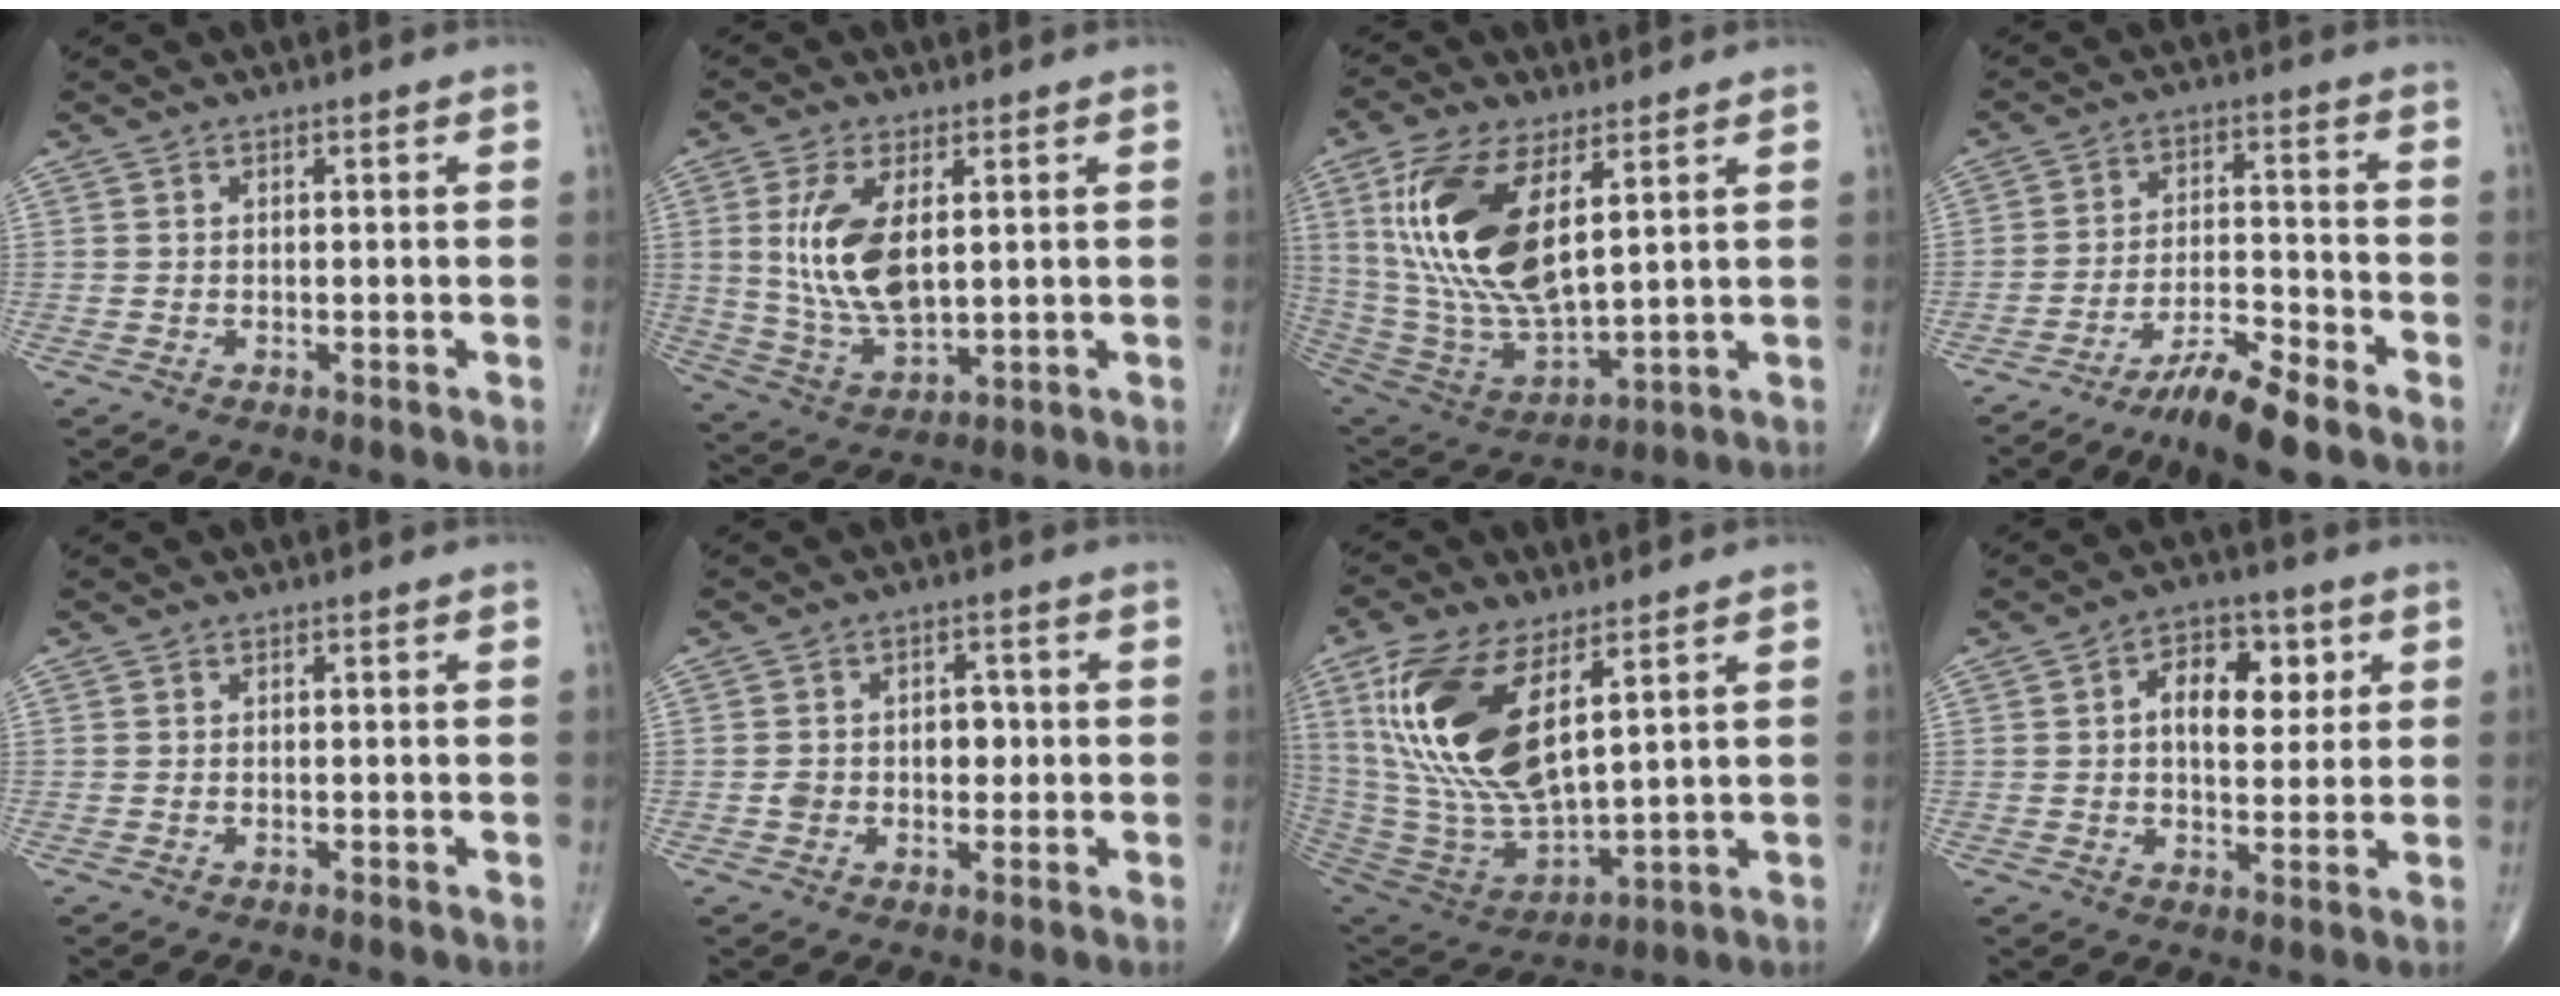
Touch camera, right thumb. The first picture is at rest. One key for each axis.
{"total": 12.3, "fx": 2.4, "fy": 5.8, "fz": 10.5, "tx": -0.213, "ty": -0.017, "tz": 0.058}
{"total": 21.2, "fx": 6.5, "fy": 9.5, "fz": 17.8, "tx": -0.362, "ty": -0.030, "tz": 0.131}
{"total": 9.2, "fx": -6.9, "fy": 1.2, "fz": 5.9, "tx": -0.112, "ty": 0.046, "tz": -0.123}
{"total": 0.0}
{"total": 4.7, "fx": -0.3, "fy": 3.4, "fz": 3.1, "tx": -0.029, "ty": 0.014, "tz": -0.003}
{"total": 21.6, "fx": 7.8, "fy": 9.5, "fz": 17.8, "tx": -0.366, "ty": -0.036, "tz": 0.160}
{"total": 9.7, "fx": 2.3, "fy": 5.8, "fz": 7.4, "tx": -0.078, "ty": 0.001, "tz": 0.033}